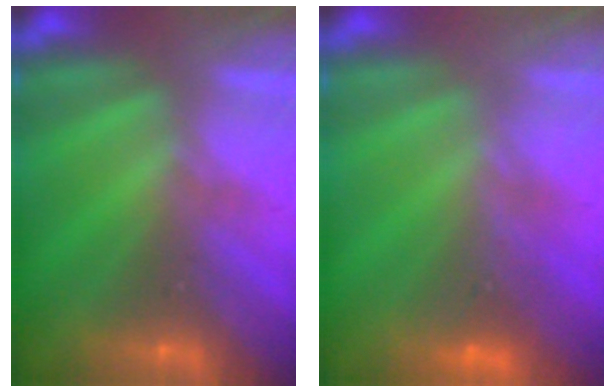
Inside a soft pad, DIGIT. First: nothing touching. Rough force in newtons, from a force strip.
{"total": 1.6}